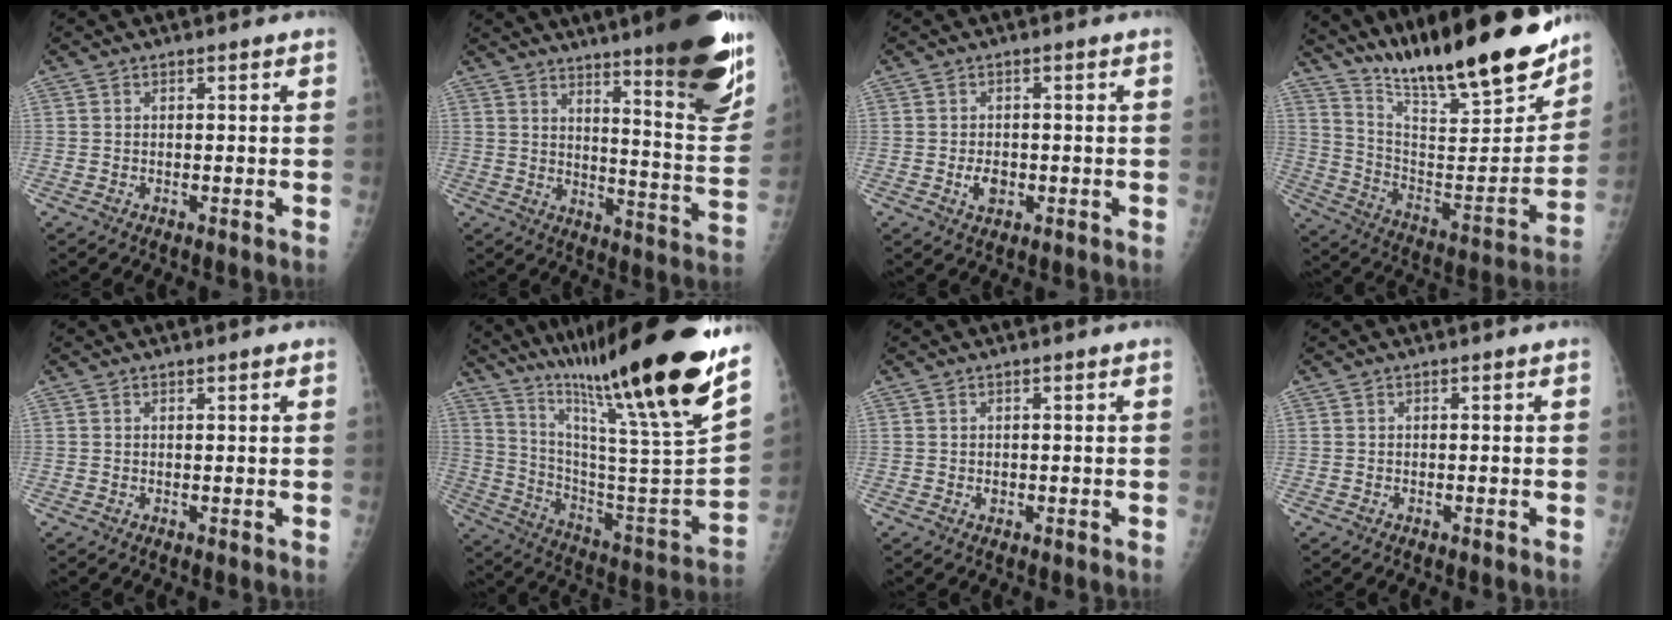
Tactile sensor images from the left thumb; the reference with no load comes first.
{"total": 22.5, "force": [14.8, 2.9, 16.6], "torque": [-0.202, -0.089, 0.204]}
{"total": 3.2, "force": [-0.8, 2.1, 2.2], "torque": [-0.030, 0.004, -0.010]}
{"total": 25.3, "force": [20.4, 4.4, 14.4], "torque": [-0.206, -0.104, 0.328]}
{"total": 0.9, "force": [0.6, 0.1, 0.6], "torque": [-0.008, -0.001, 0.008]}
{"total": 35.0, "force": [24.9, 3.2, 24.4], "torque": [-0.354, -0.119, 0.392]}
{"total": 0.7, "force": [0.1, 0.5, 0.5], "torque": [-0.003, 0.001, 0.003]}
{"total": 0.0}